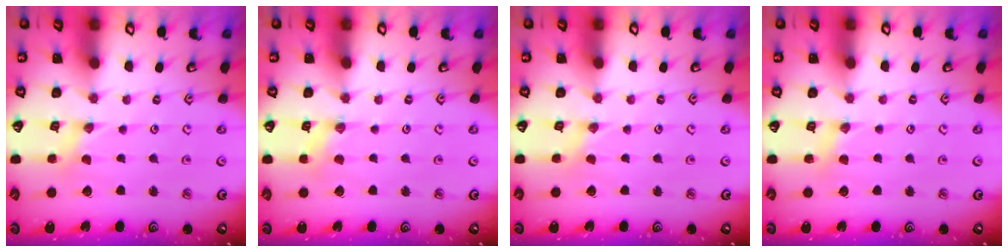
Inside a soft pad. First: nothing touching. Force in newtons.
{"total": 2.8, "press": 2.7, "slide": 0.4}
{"total": 1.1, "press": 1.1, "slide": 0.2}
{"total": 3.8, "press": 3.8, "slide": 0.4}